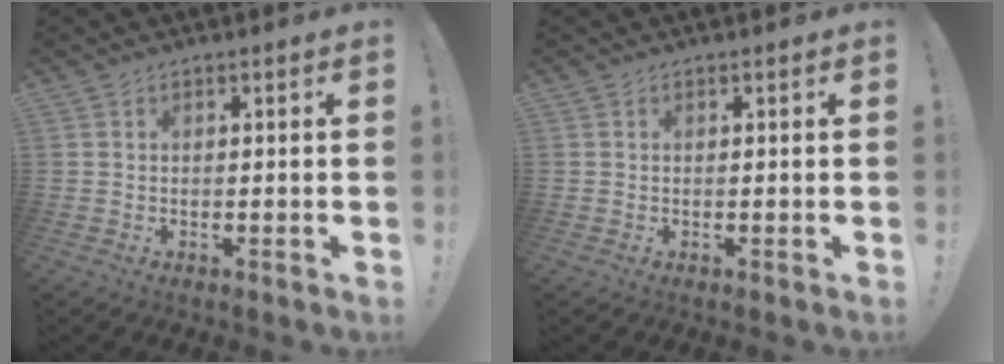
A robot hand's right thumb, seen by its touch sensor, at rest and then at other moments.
{"total": 0.0}